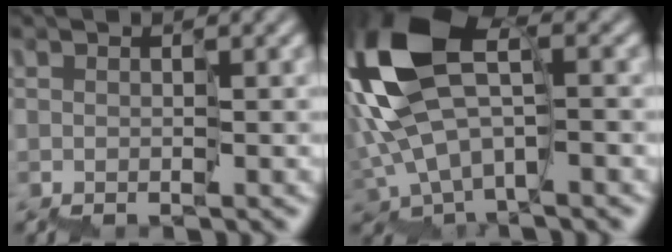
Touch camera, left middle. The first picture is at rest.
{"total": 11.2, "force": [0.9, 5.3, 9.8], "torque": [-0.226, 0.019, 0.007]}